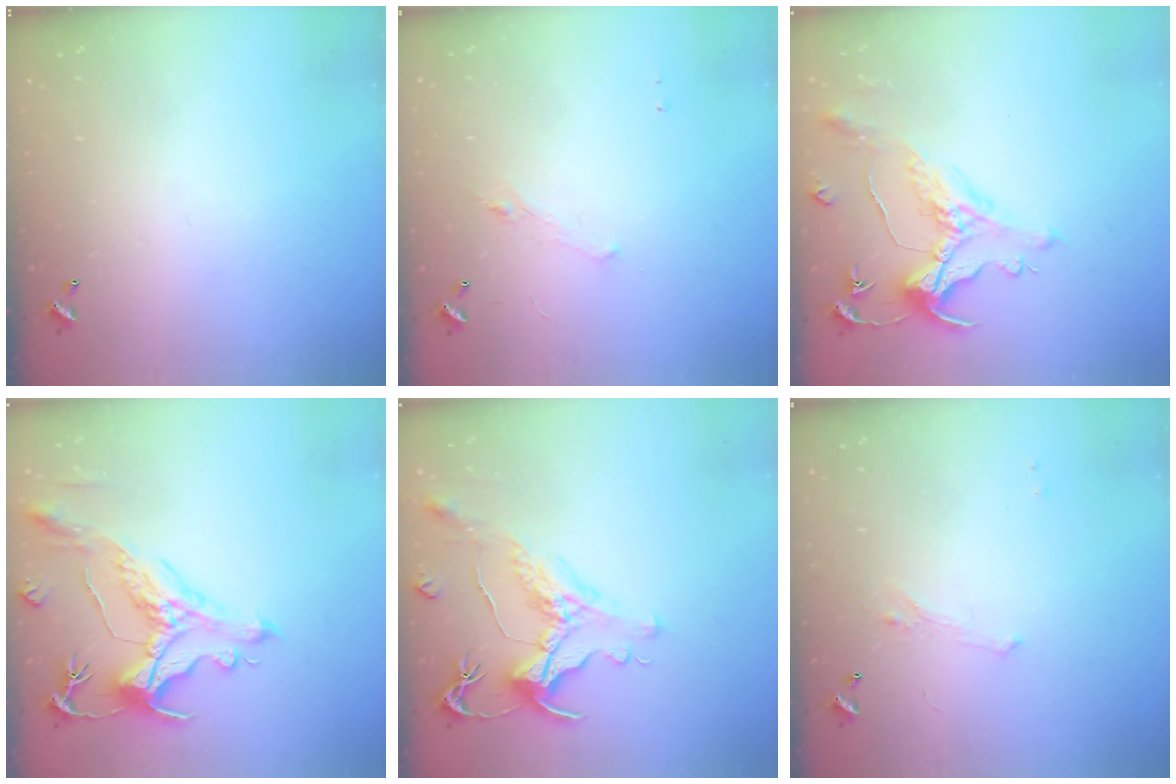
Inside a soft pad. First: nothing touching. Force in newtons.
{"total": 1.3, "press": 1.2, "slide": 0.6}
{"total": 0.9, "press": 0.2, "slide": 0.9}
{"total": 1.7, "press": 0.9, "slide": 1.4}
{"total": 1.5, "press": 0.7, "slide": 1.3}
{"total": 1.4, "press": 1.3, "slide": 0.6}